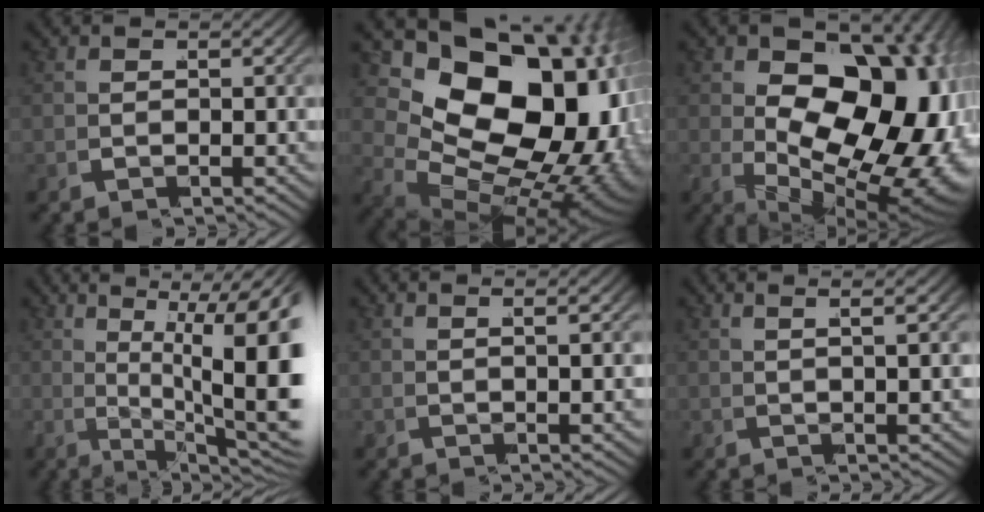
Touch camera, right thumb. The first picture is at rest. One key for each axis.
{"total": 24.2, "fx": 0.1, "fy": 16.5, "fz": 17.7, "tx": -0.331, "ty": -0.058, "tz": 0.033}
{"total": 23.0, "fx": -1.4, "fy": 15.1, "fz": 17.3, "tx": -0.287, "ty": -0.085, "tz": 0.025}
{"total": 12.5, "fx": 1.2, "fy": 6.2, "fz": 10.9, "tx": -0.153, "ty": -0.022, "tz": 0.027}
{"total": 2.1, "fx": 1.2, "fy": 0.2, "fz": 1.7, "tx": -0.035, "ty": -0.001, "tz": 0.032}
{"total": 3.7, "fx": 2.2, "fy": 0.4, "fz": 2.9, "tx": -0.042, "ty": 0.007, "tz": 0.045}